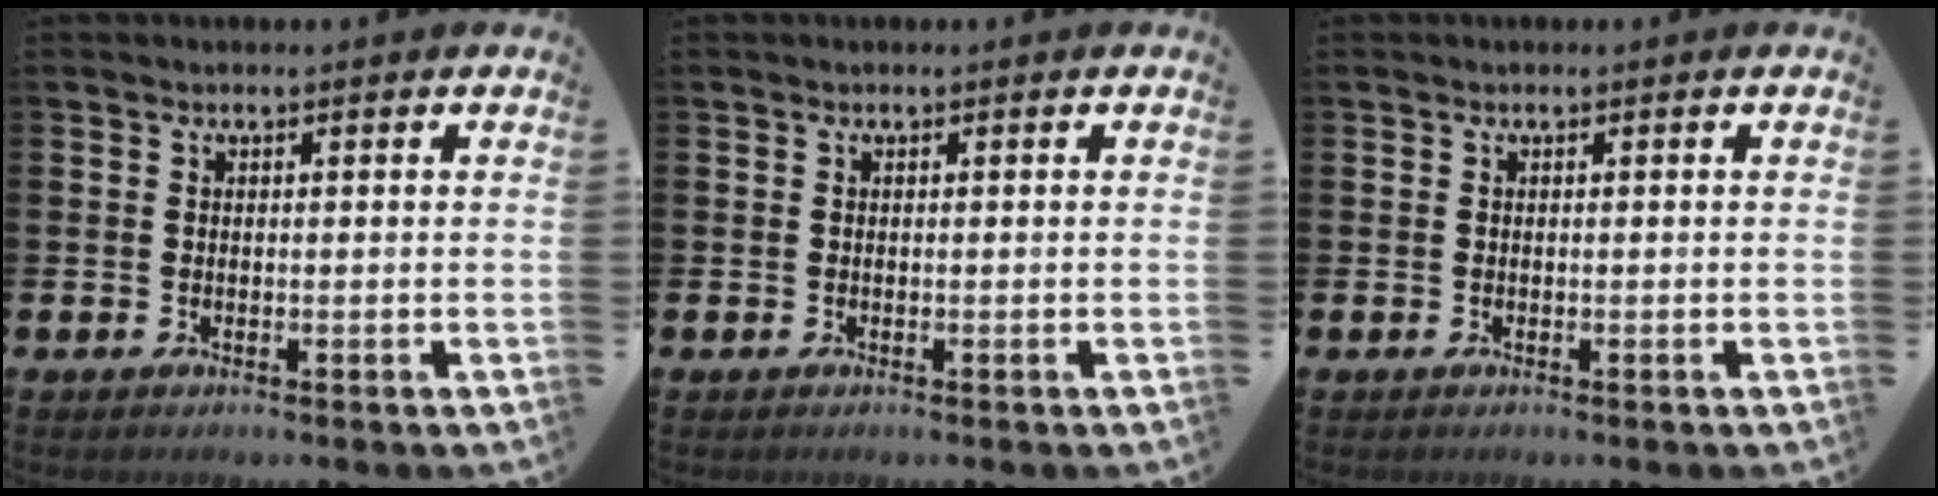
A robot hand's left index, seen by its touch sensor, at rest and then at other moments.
{"total": 0.0}
{"total": 0.0}